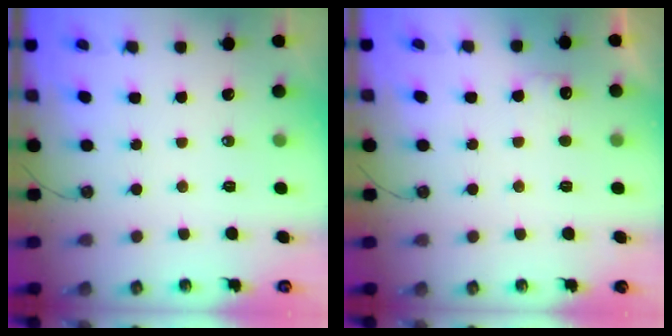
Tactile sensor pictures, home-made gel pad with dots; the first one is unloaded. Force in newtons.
{"total": 5.6, "press": 5.6, "slide": 0.4}